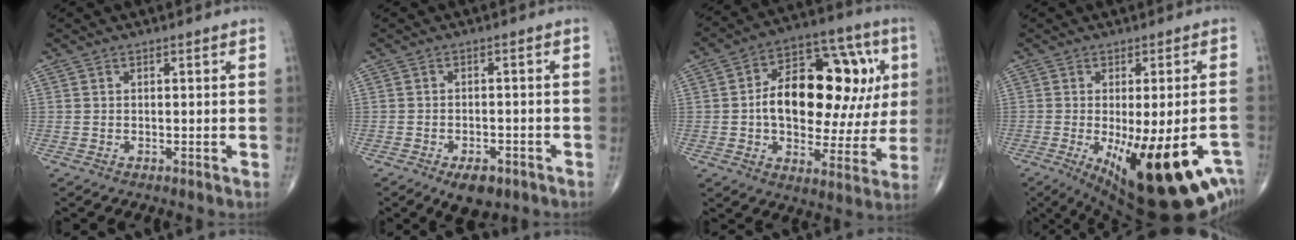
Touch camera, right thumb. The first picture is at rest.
{"total": 5.8, "force": [-3.5, 3.0, 3.6], "torque": [-0.043, 0.009, -0.048]}
{"total": 23.9, "force": [3.4, 13.5, 19.4], "torque": [-0.249, 0.028, 0.050]}
{"total": 24.0, "force": [-10.5, 8.0, 20.1], "torque": [-0.222, -0.012, -0.127]}